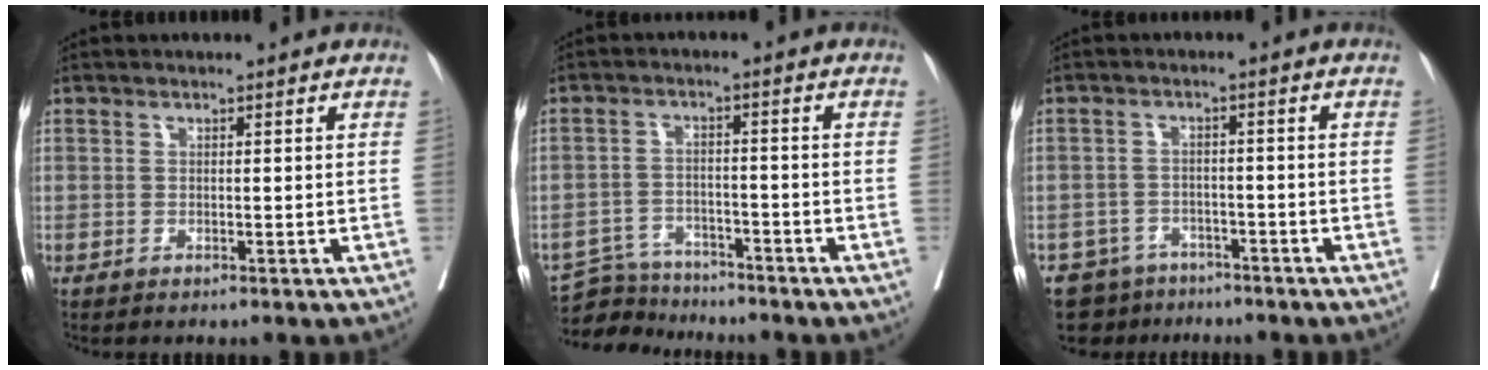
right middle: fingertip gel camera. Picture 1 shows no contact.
{"total": 6.0, "force": [-5.8, 1.4, -0.5], "torque": [0.004, 0.001, -0.102]}
{"total": 5.8, "force": [-4.2, 3.9, 0.2], "torque": [0.002, 0.011, -0.062]}